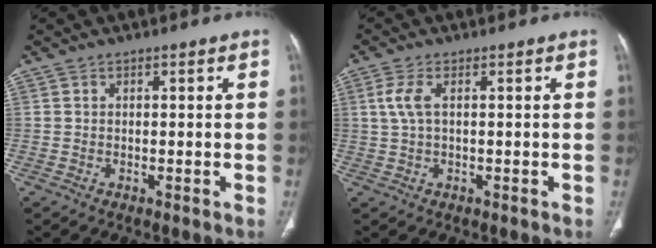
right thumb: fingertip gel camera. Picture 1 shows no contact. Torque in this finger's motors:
{"motor_torque": [-0.26, 0.36, 0.54, 0.37, 0.13]}